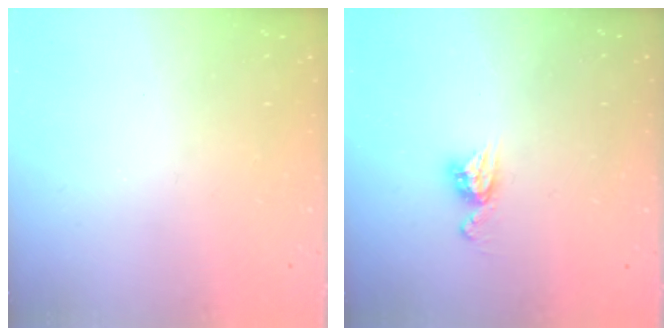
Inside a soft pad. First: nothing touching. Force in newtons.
{"total": 6.8, "press": 6.8, "slide": 0.5}